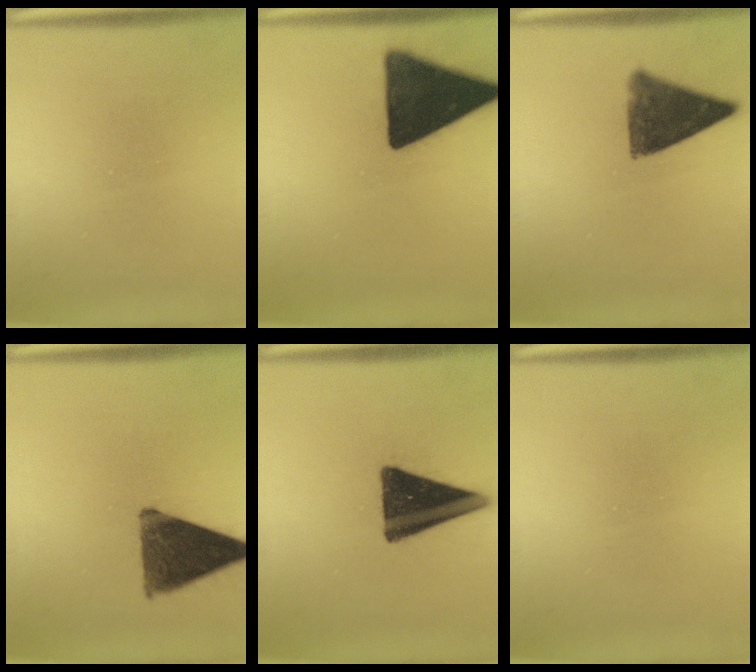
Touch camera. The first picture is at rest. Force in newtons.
{"total": 17.5}
{"total": 9.2}
{"total": 12.8}
{"total": 15.8}
{"total": 0.0}